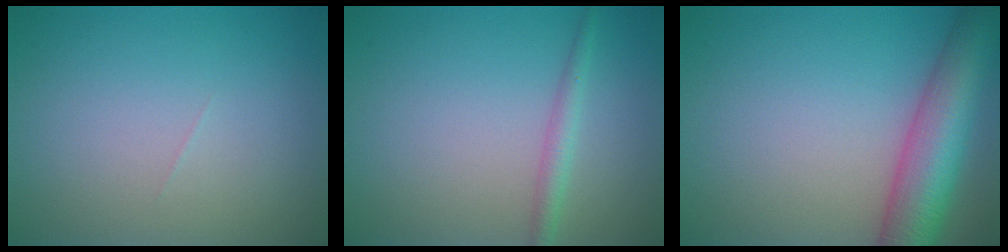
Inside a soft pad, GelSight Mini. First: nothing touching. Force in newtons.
{"total": 1.7, "press": 1.7, "slide": 0.0}
{"total": 8.4, "press": 8.4, "slide": 0.4}